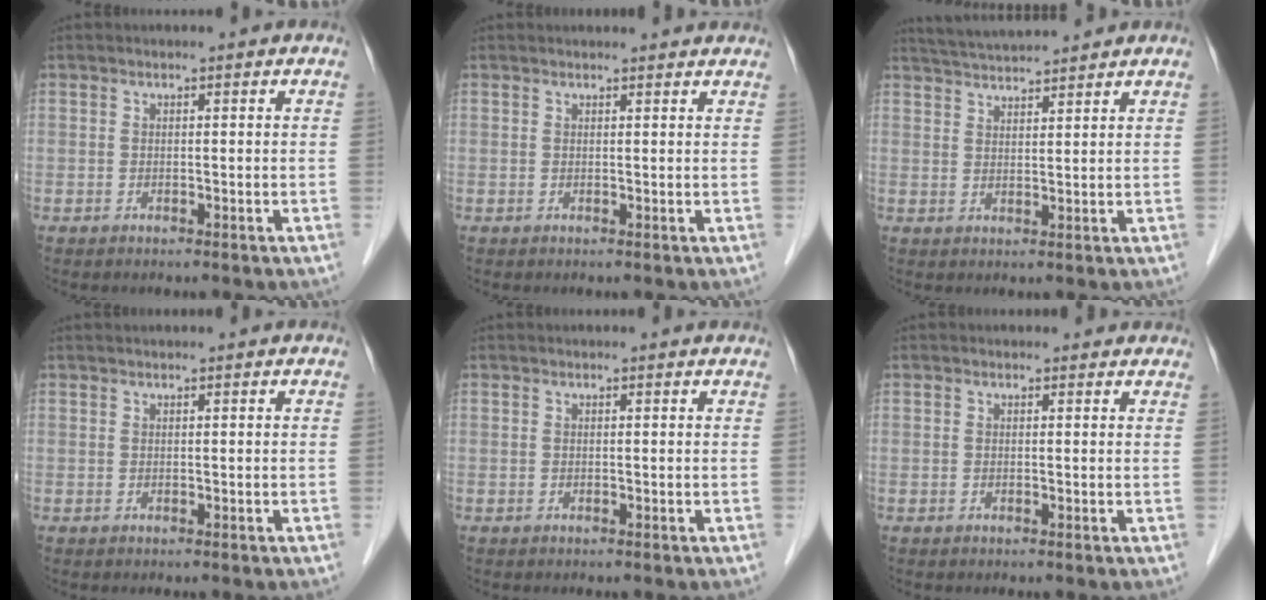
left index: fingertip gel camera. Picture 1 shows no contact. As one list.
[{"total": 6.1, "force": [5.9, 0.7, 1.5], "torque": [-0.014, 0.025, 0.059]}, {"total": 7.1, "force": [6.8, -0.3, 2.0], "torque": [-0.047, 0.024, 0.114]}, {"total": 2.1, "force": [2.0, 0.1, 0.8], "torque": [-0.008, 0.026, 0.031]}, {"total": 2.5, "force": [2.5, 0.2, 0.6], "torque": [-0.012, 0.019, 0.025]}, {"total": 3.0, "force": [2.8, 1.0, 0.4], "torque": [-0.004, 0.012, 0.022]}]